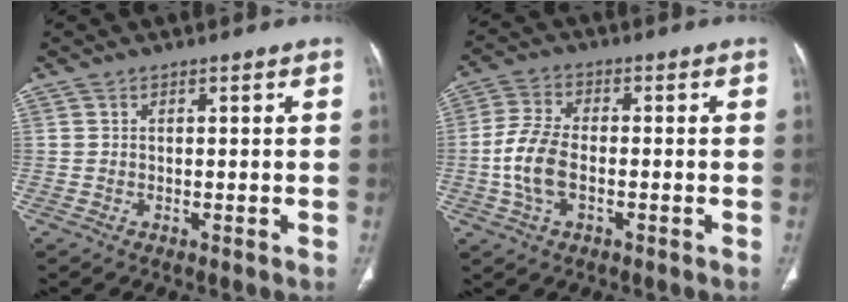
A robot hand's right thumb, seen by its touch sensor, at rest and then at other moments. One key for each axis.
{"total": 8.3, "fx": -1.6, "fy": 4.8, "fz": 6.7, "tx": -0.146, "ty": 0.014, "tz": -0.033}